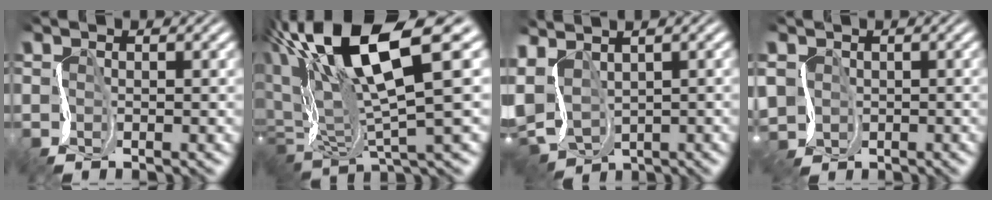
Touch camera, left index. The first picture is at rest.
{"total": 11.7, "force": [5.0, 3.1, 10.1], "torque": [-0.186, 0.019, 0.092]}
{"total": 5.9, "force": [-0.1, 4.1, 4.3], "torque": [-0.111, 0.005, 0.029]}
{"total": 4.0, "force": [-0.6, 3.9, 0.6], "torque": [-0.039, -0.005, -0.008]}